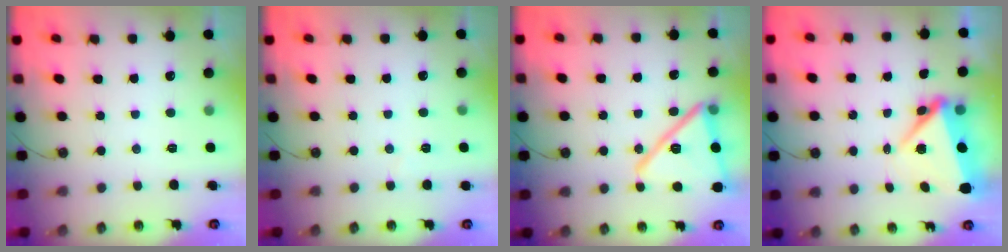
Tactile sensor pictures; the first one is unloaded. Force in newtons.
{"total": 3.0, "press": 2.0, "slide": 2.2}
{"total": 18.3, "press": 17.9, "slide": 3.6}
{"total": 7.3, "press": 7.0, "slide": 1.8}